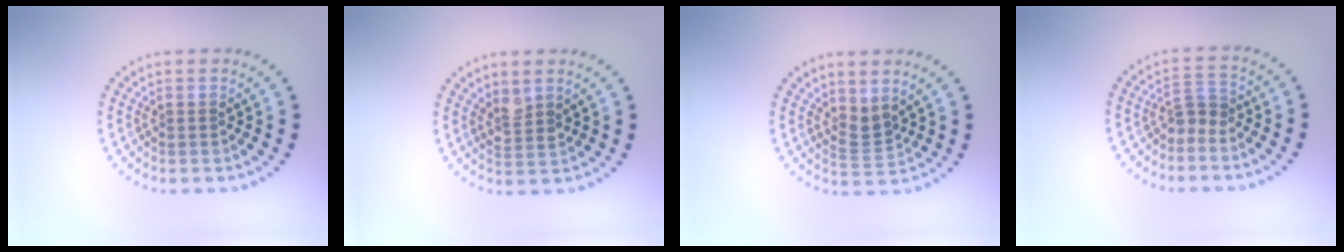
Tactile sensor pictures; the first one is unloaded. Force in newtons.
{"total": 1.7, "press": 1.5, "slide": 0.9}
{"total": 1.9, "press": 1.4, "slide": 1.4}
{"total": 1.8, "press": 1.3, "slide": 1.2}